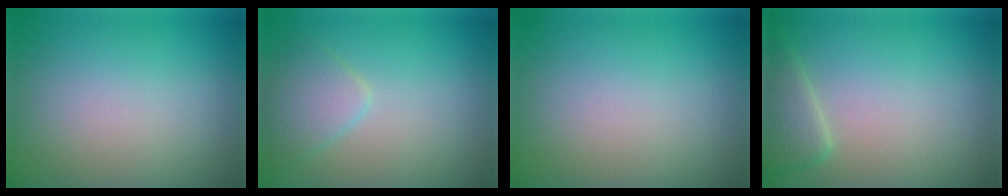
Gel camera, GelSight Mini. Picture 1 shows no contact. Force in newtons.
{"total": 2.6, "press": 2.6, "slide": 0.1}
{"total": 0.0}
{"total": 2.5, "press": 2.5, "slide": 0.3}